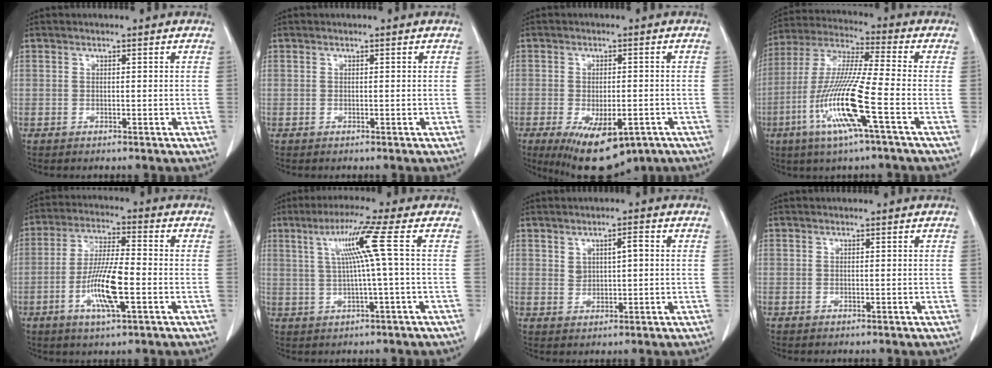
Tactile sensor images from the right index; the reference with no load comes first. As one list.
[{"total": 0.0}, {"total": 13.0, "force": [-7.0, 5.6, 9.4], "torque": [-0.159, -0.019, -0.093]}, {"total": 14.6, "force": [-5.2, -0.3, 13.6], "torque": [-0.283, -0.013, -0.108]}, {"total": 10.2, "force": [-3.2, 1.4, 9.6], "torque": [-0.187, -0.007, -0.063]}, {"total": 7.3, "force": [1.6, -1.9, 6.8], "torque": [-0.126, 0.015, 0.038]}, {"total": 3.2, "force": [1.0, 1.4, 2.7], "torque": [-0.044, 0.005, 0.021]}, {"total": 0.0}]